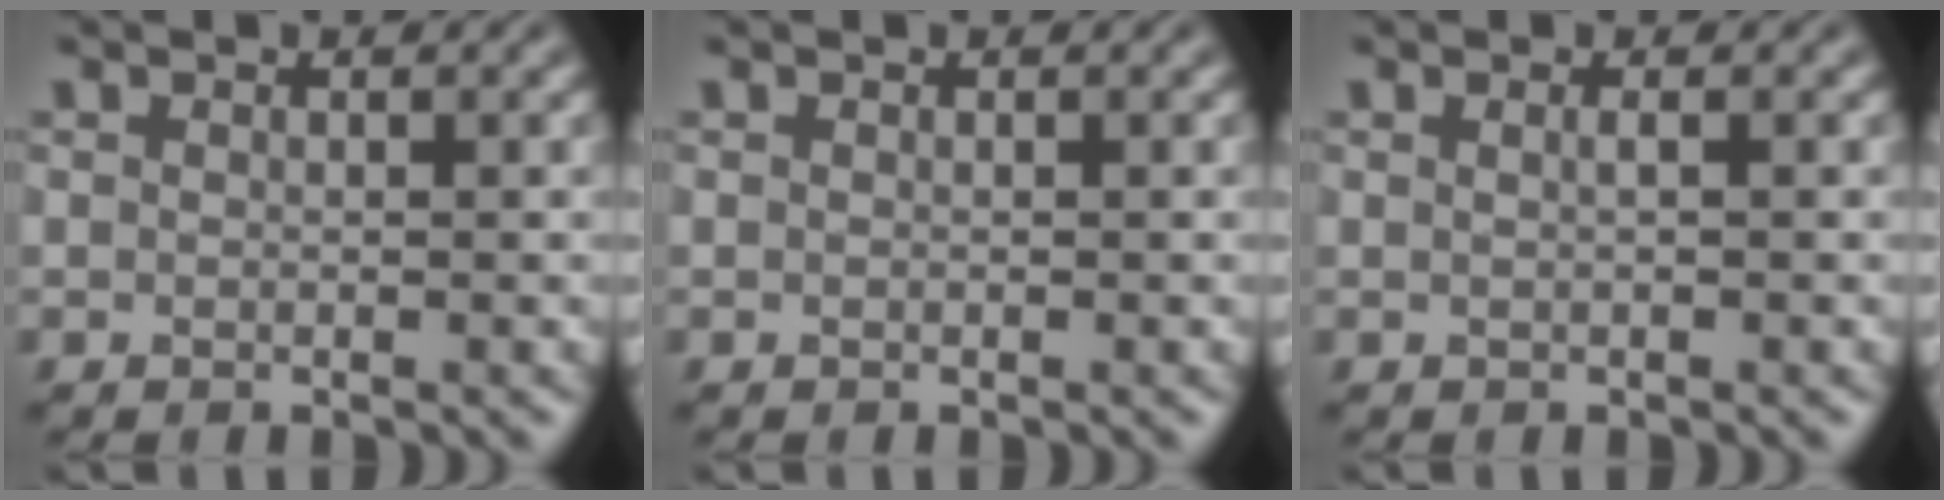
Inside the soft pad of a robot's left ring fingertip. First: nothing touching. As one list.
[{"total": 0.0}, {"total": 0.9, "force": [0.2, 0.3, 0.8], "torque": [-0.009, 0.003, -0.004]}]